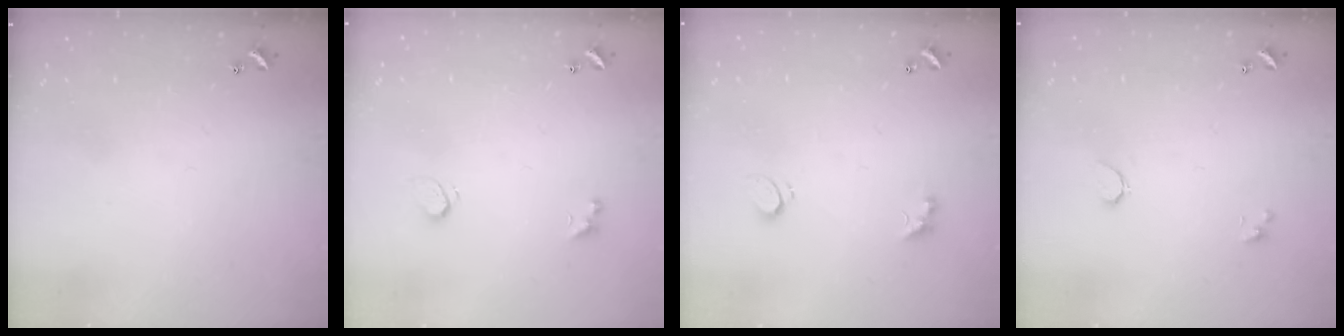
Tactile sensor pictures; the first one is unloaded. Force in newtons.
{"total": 2.1, "press": 1.8, "slide": 1.2}
{"total": 3.0, "press": 2.7, "slide": 1.1}
{"total": 0.6, "press": 0.4, "slide": 0.5}